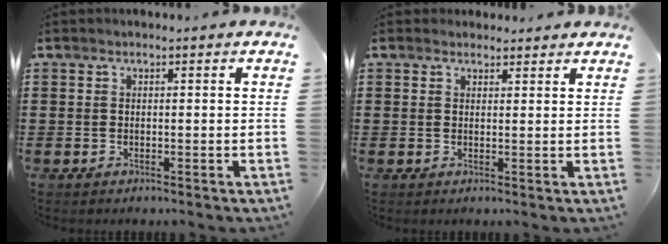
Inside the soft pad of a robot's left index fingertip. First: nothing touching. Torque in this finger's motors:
{"motor_torque": [0.27, -0.58, -0.04, 0.02]}